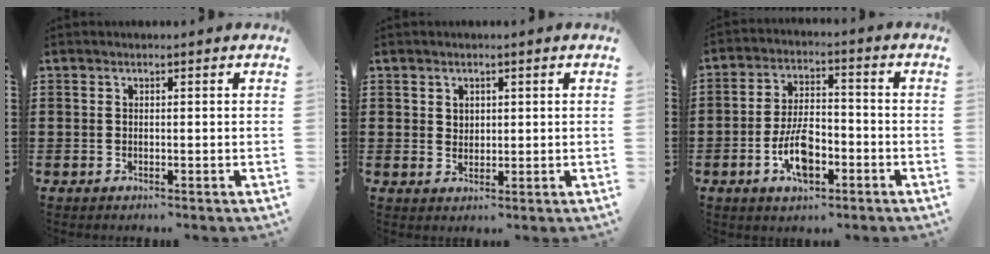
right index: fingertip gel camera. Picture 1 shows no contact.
{"total": 1.7, "force": [1.1, 1.3, 0.3], "torque": [-0.009, 0.007, 0.020]}
{"total": 7.8, "force": [-3.0, 3.7, 6.1], "torque": [-0.133, 0.002, -0.060]}